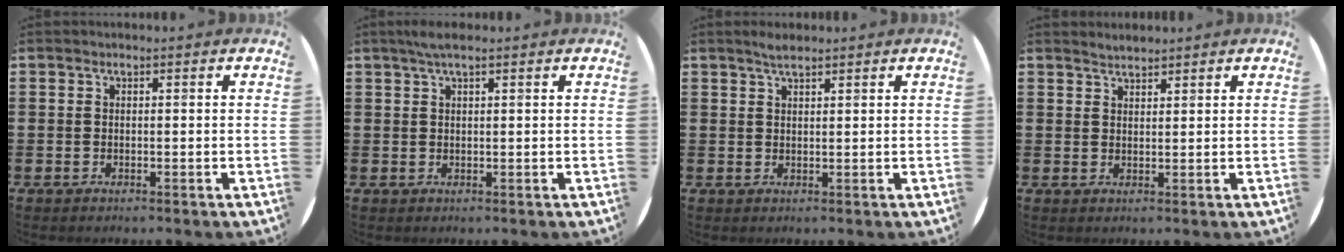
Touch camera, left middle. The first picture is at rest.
{"total": 2.0, "force": [1.4, 0.2, 1.4], "torque": [-0.029, 0.006, 0.024]}
{"total": 1.8, "force": [1.6, 0.3, 0.8], "torque": [-0.017, 0.004, 0.028]}
{"total": 1.7, "force": [1.7, 0.3, 0.0], "torque": [-0.002, 0.004, 0.032]}